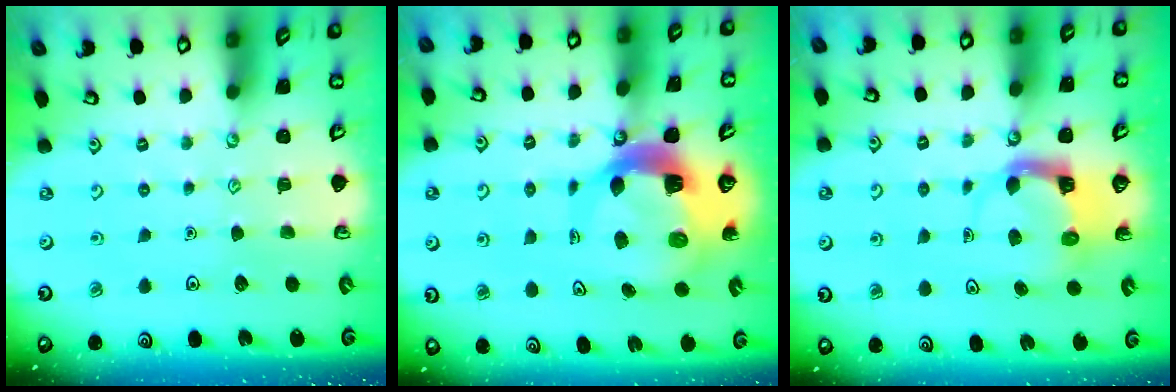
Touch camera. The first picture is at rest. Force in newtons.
{"total": 9.5, "press": 9.5, "slide": 1.0}
{"total": 4.4, "press": 4.4, "slide": 0.3}